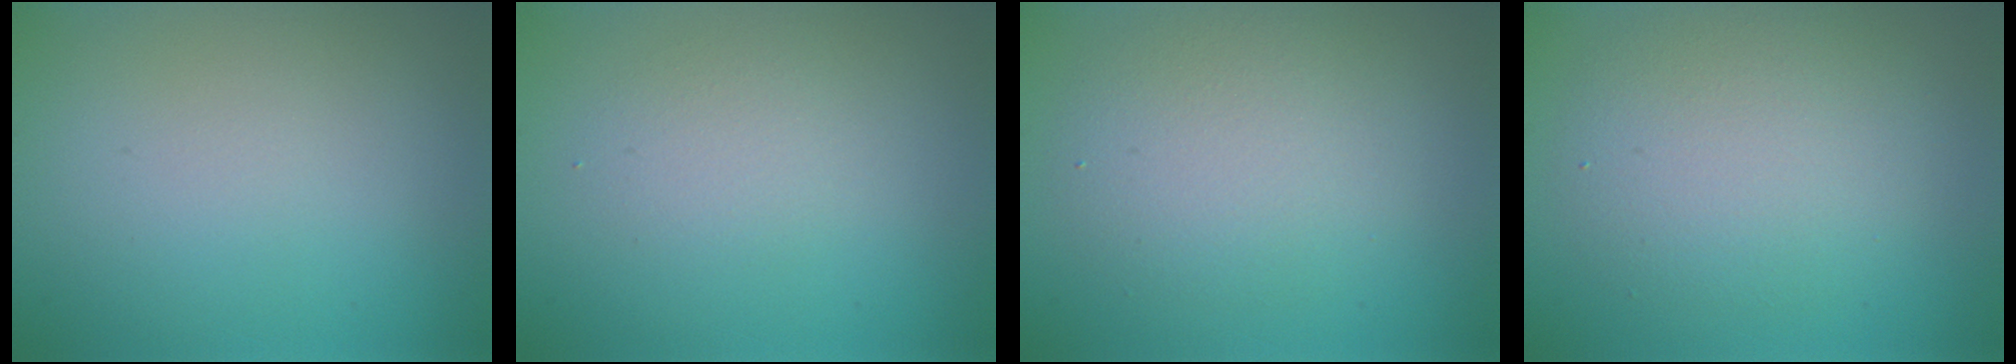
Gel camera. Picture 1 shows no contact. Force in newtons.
{"total": 1.7, "press": 1.7, "slide": 0.1}
{"total": 4.0, "press": 4.0, "slide": 0.1}
{"total": 4.9, "press": 4.8, "slide": 0.3}